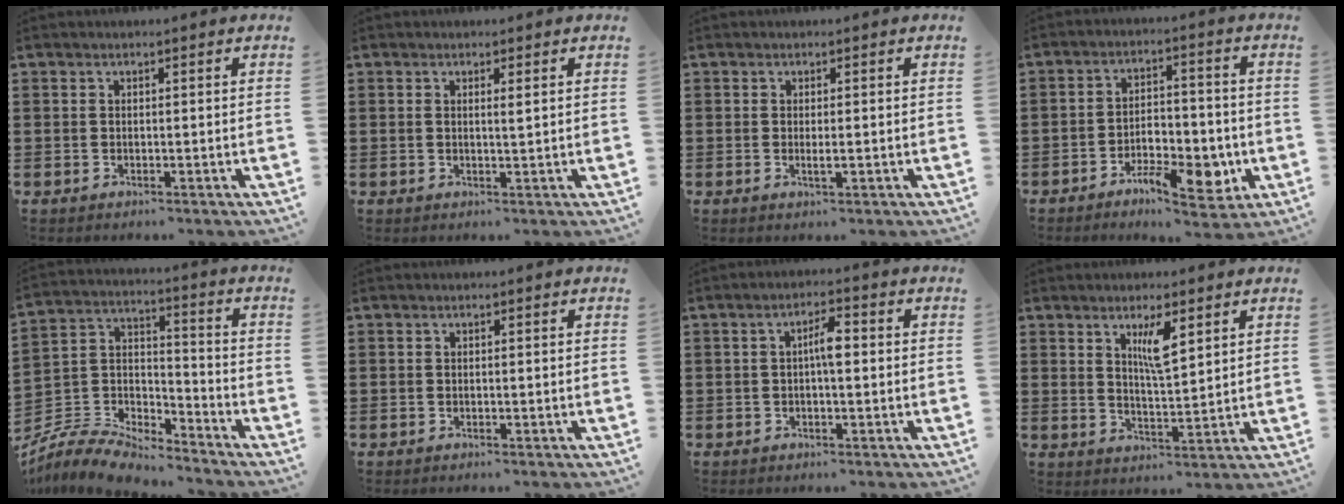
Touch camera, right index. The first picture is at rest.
{"total": 1.1, "force": [0.4, 0.1, 1.1], "torque": [-0.022, 0.000, 0.007]}
{"total": 0.8, "force": [-0.3, 0.1, 0.8], "torque": [-0.013, -0.004, -0.004]}
{"total": 7.9, "force": [-3.7, 3.6, 6.1], "torque": [-0.091, 0.008, -0.061]}
{"total": 7.7, "force": [-7.2, 1.6, 1.9], "torque": [-0.055, 0.001, -0.149]}
{"total": 0.0}
{"total": 3.7, "force": [0.0, 1.0, 3.6], "torque": [-0.067, 0.004, -0.003]}
{"total": 5.2, "force": [2.7, 1.3, 4.3], "torque": [-0.077, -0.002, 0.041]}